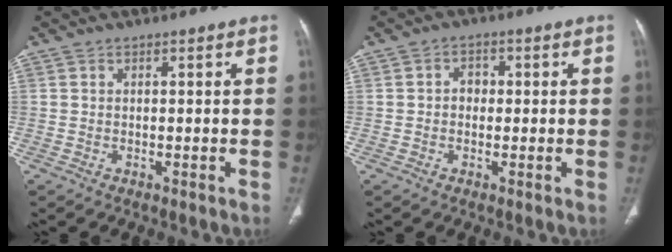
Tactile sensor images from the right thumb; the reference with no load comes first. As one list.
[{"total": 2.6, "force": [0.0, 2.2, 1.4], "torque": [-0.008, 0.009, -0.005]}]